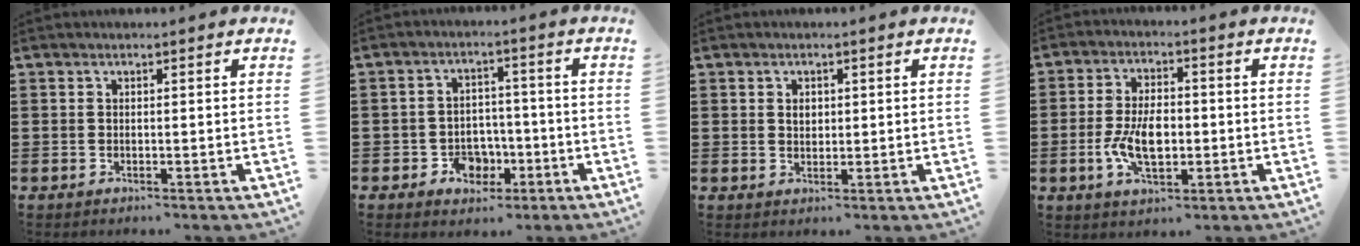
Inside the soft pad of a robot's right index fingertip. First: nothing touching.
{"total": 4.6, "force": [-2.1, 3.6, 1.9], "torque": [-0.042, 0.009, -0.037]}
{"total": 1.5, "force": [0.4, 1.1, 1.0], "torque": [-0.021, 0.007, 0.006]}
{"total": 7.3, "force": [-1.2, 3.8, 6.1], "torque": [-0.127, -0.004, -0.028]}